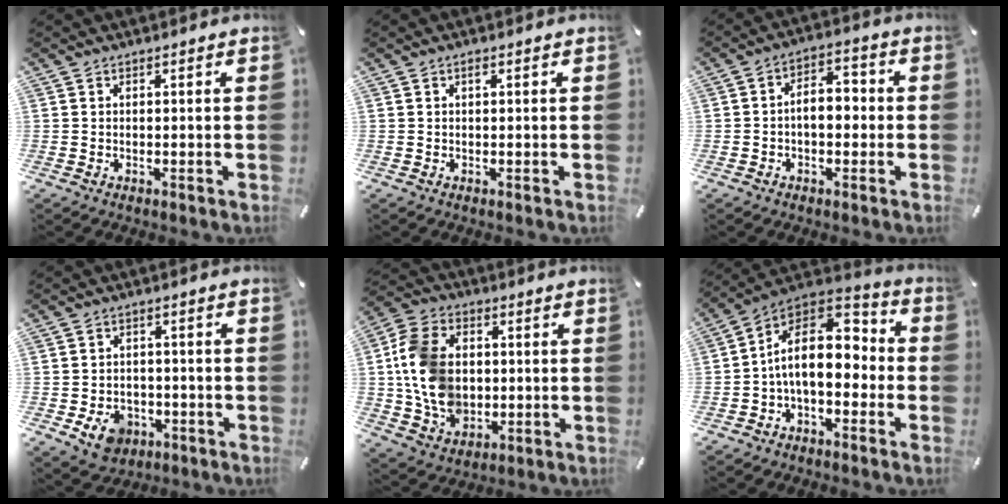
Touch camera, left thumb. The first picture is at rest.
{"total": 0.7, "force": [0.2, 0.3, 0.6], "torque": [-0.012, 0.001, 0.004]}
{"total": 6.4, "force": [-1.2, 4.0, 4.8], "torque": [-0.076, 0.018, -0.025]}
{"total": 7.1, "force": [-3.1, 5.6, 3.1], "torque": [-0.055, 0.011, -0.059]}
{"total": 14.5, "force": [0.1, 11.6, 8.8], "torque": [-0.188, 0.014, 0.003]}
{"total": 15.5, "force": [-0.3, 10.1, 11.7], "torque": [-0.202, 0.001, -0.007]}